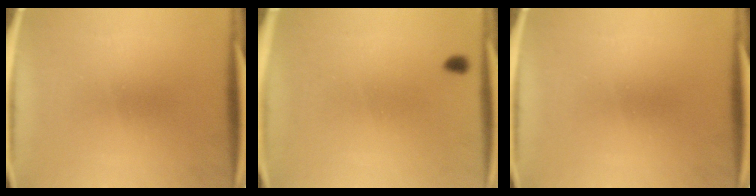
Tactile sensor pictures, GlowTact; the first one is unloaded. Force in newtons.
{"total": 0.7}
{"total": 0.0}